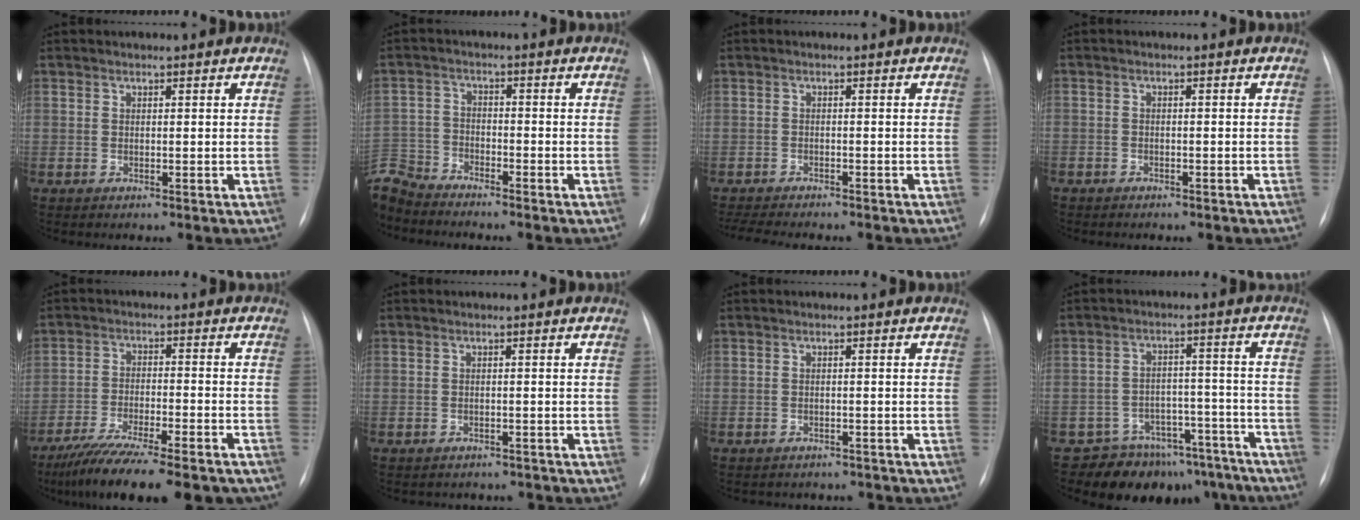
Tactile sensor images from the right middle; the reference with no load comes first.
{"total": 7.9, "force": [-7.8, 1.4, 0.5], "torque": [-0.015, 0.002, -0.154]}
{"total": 9.1, "force": [-8.1, 1.4, 4.0], "torque": [-0.057, -0.008, -0.116]}
{"total": 2.7, "force": [-2.1, 1.4, 0.9], "torque": [-0.014, 0.002, -0.019]}
{"total": 18.5, "force": [-15.3, 3.0, 9.9], "torque": [-0.130, -0.016, -0.227]}
{"total": 5.7, "force": [-5.1, 2.4, 0.7], "torque": [-0.005, 0.008, -0.052]}
{"total": 6.0, "force": [-5.4, 2.5, 0.8], "torque": [-0.008, 0.008, -0.056]}
{"total": 13.9, "force": [-11.9, 7.1, 1.5], "torque": [0.010, 0.053, -0.146]}